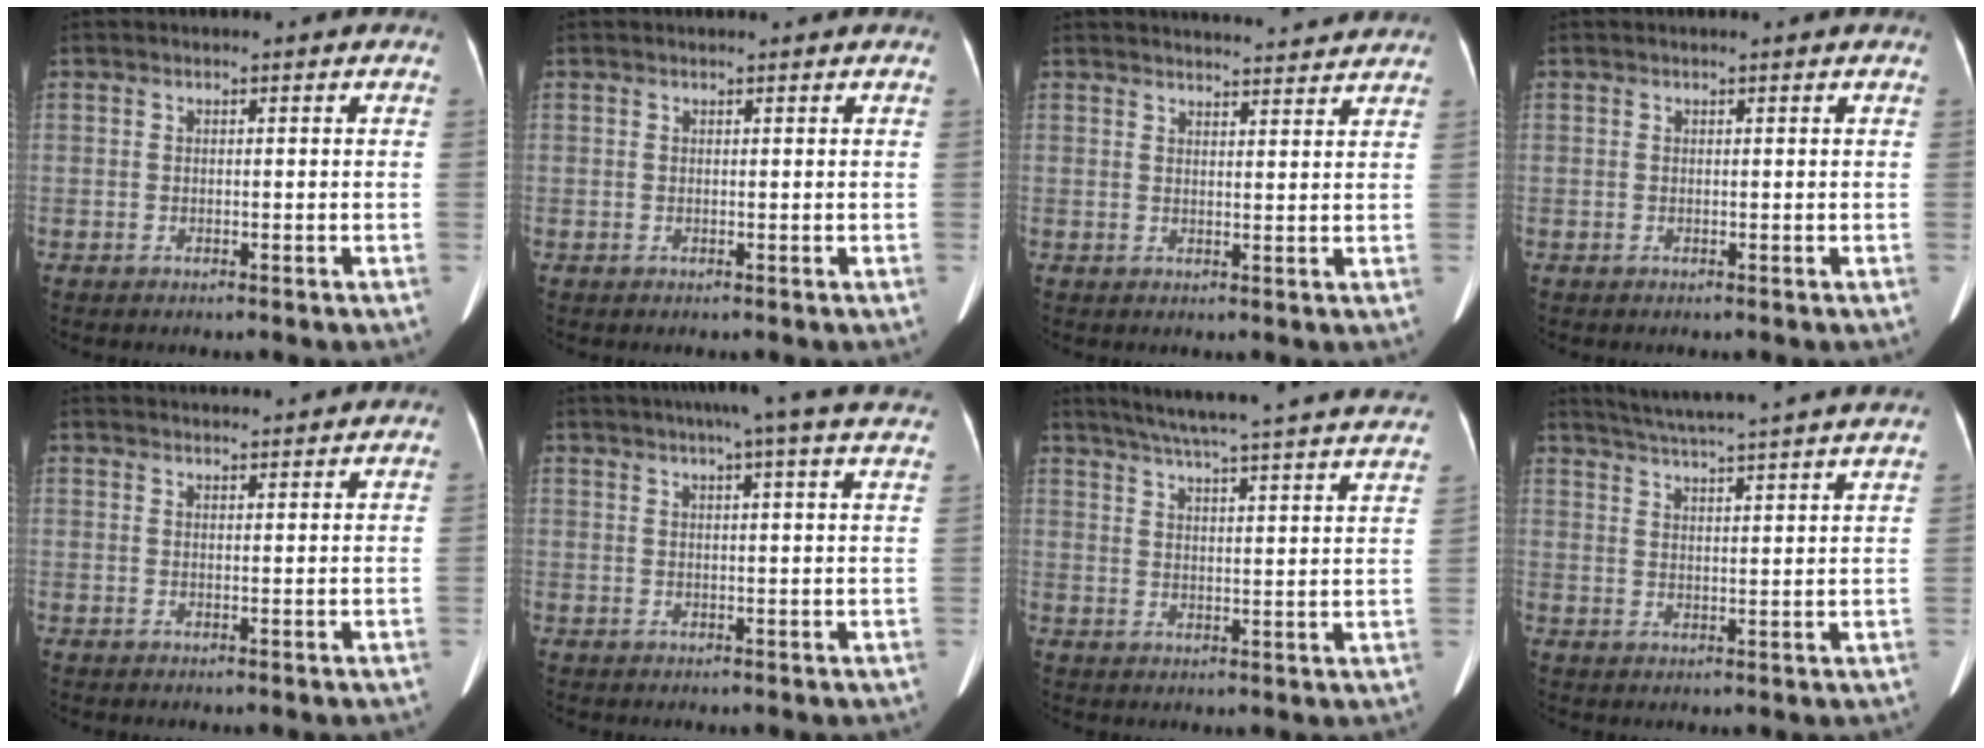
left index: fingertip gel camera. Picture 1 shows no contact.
{"total": 0.9, "force": [0.8, 0.0, 0.3], "torque": [-0.006, 0.009, 0.013]}
{"total": 9.6, "force": [9.3, 0.7, 2.0], "torque": [-0.024, 0.011, 0.106]}
{"total": 0.6, "force": [0.6, 0.0, 0.3], "torque": [-0.004, 0.005, 0.008]}
{"total": 6.6, "force": [6.4, 0.3, 1.4], "torque": [-0.020, 0.027, 0.080]}
{"total": 16.7, "force": [14.4, 0.0, 8.4], "torque": [-0.123, 0.009, 0.169]}
{"total": 28.7, "force": [26.2, 0.6, 11.7], "torque": [-0.185, -0.034, 0.318]}
{"total": 19.6, "force": [17.8, -0.9, 8.2], "torque": [-0.141, -0.006, 0.233]}